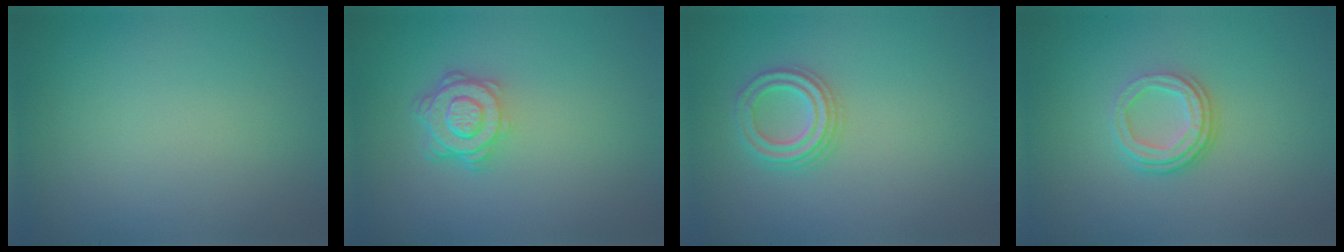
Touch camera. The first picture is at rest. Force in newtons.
{"total": 4.1, "press": 3.1, "slide": 2.8}
{"total": 2.5, "press": 2.4, "slide": 0.4}
{"total": 3.5, "press": 2.5, "slide": 2.5}